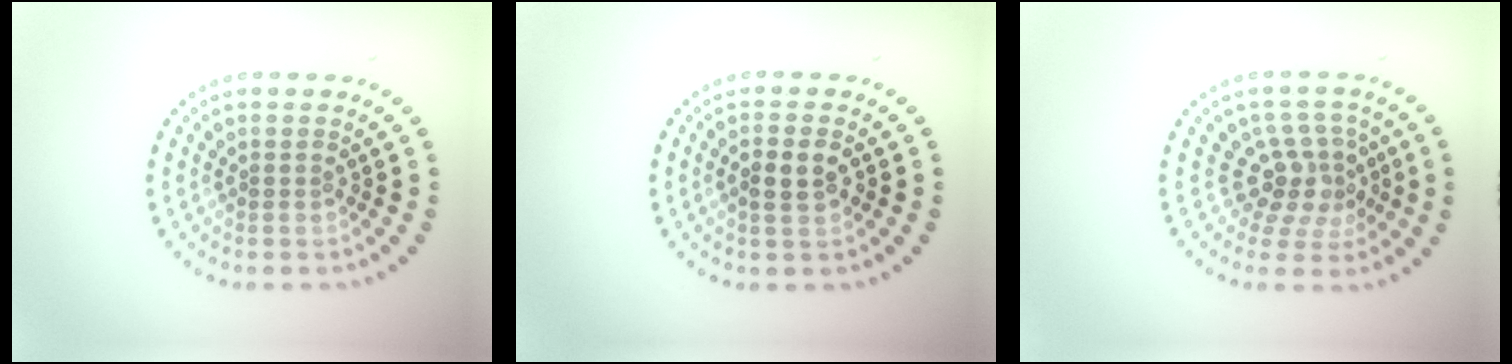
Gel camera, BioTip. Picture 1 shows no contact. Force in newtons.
{"total": 2.4, "press": 2.3, "slide": 0.4}
{"total": 4.0, "press": 2.9, "slide": 2.8}